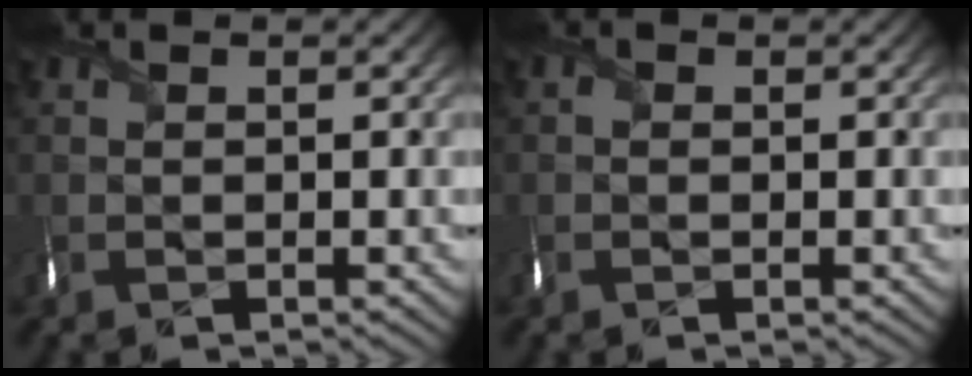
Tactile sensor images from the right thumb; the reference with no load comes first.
{"total": 0.6, "force": [-0.1, 0.6, 0.2], "torque": [-0.003, 0.003, -0.006]}